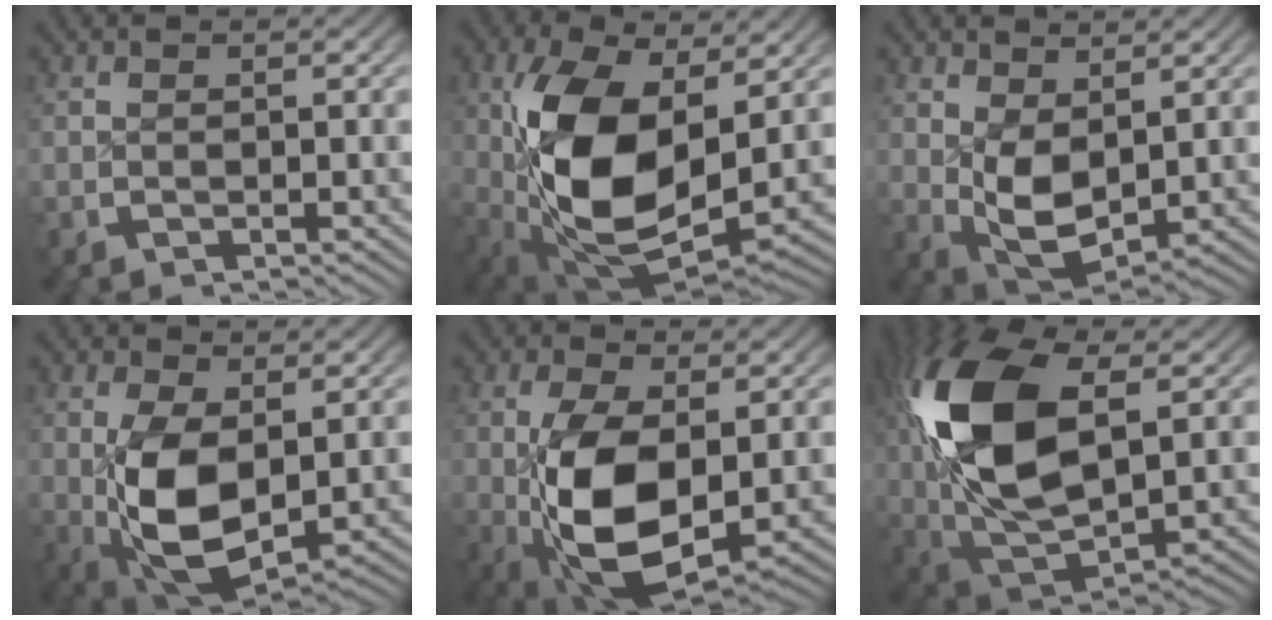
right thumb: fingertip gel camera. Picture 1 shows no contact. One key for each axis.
{"total": 15.2, "fx": 0.2, "fy": 8.8, "fz": 12.4, "tx": -0.275, "ty": -0.055, "tz": 0.035}
{"total": 6.4, "fx": 0.2, "fy": 4.3, "fz": 4.7, "tx": -0.116, "ty": -0.040, "tz": 0.028}
{"total": 10.2, "fx": -0.9, "fy": 6.2, "fz": 8.1, "tx": -0.191, "ty": -0.052, "tz": 0.014}
{"total": 11.8, "fx": -1.2, "fy": 6.7, "fz": 9.6, "tx": -0.216, "ty": -0.050, "tz": 0.010}
{"total": 16.0, "fx": 1.6, "fy": 9.4, "fz": 12.9, "tx": -0.308, "ty": -0.038, "tz": 0.056}